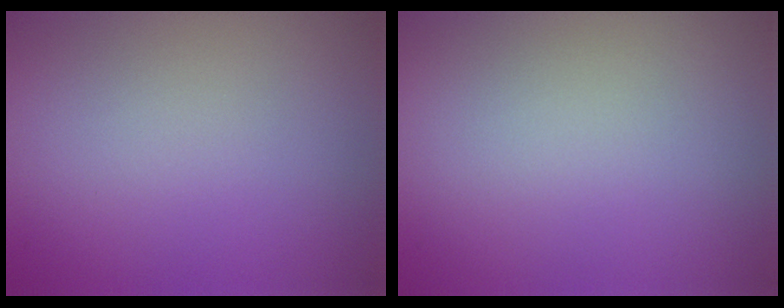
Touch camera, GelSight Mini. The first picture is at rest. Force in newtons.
{"total": 0.0}